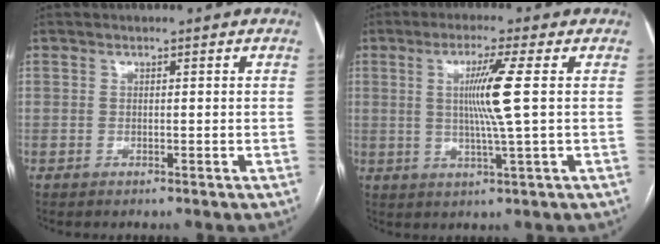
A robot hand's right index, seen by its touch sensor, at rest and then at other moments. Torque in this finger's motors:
{"motor_torque": [0.99, 0.50, 0.23, 0.14]}